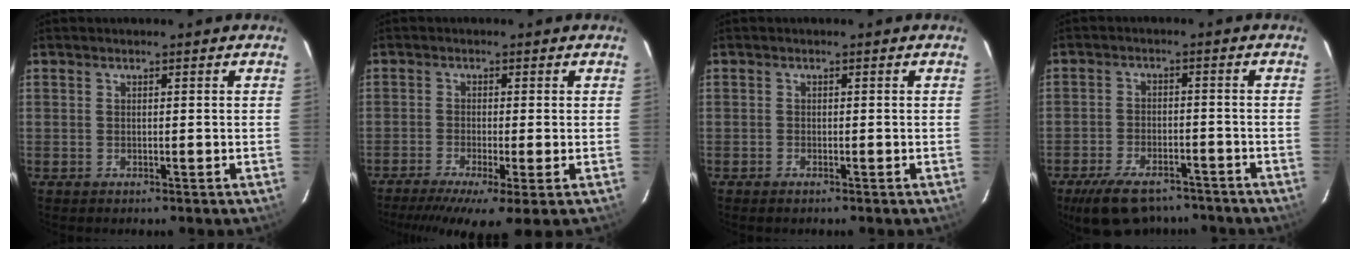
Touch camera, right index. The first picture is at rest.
{"total": 7.9, "force": [-5.0, 0.3, 6.0], "torque": [-0.127, -0.030, -0.086]}
{"total": 0.7, "force": [-0.6, 0.2, 0.2], "torque": [-0.007, -0.002, -0.013]}
{"total": 13.2, "force": [-10.1, 6.0, 6.1], "torque": [-0.139, -0.004, -0.150]}